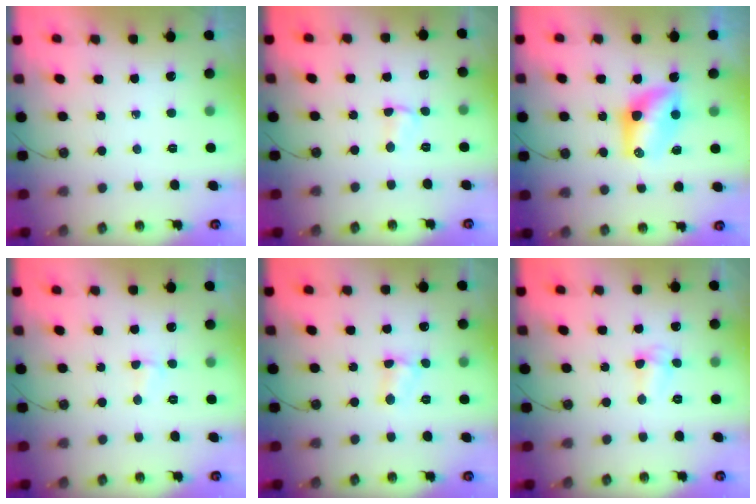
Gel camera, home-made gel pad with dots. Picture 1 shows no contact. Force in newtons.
{"total": 1.9, "press": 1.9, "slide": 0.3}
{"total": 9.9, "press": 8.9, "slide": 4.4}
{"total": 2.9, "press": 2.9, "slide": 0.6}
{"total": 4.0, "press": 4.0, "slide": 0.5}
{"total": 2.9, "press": 2.9, "slide": 0.3}